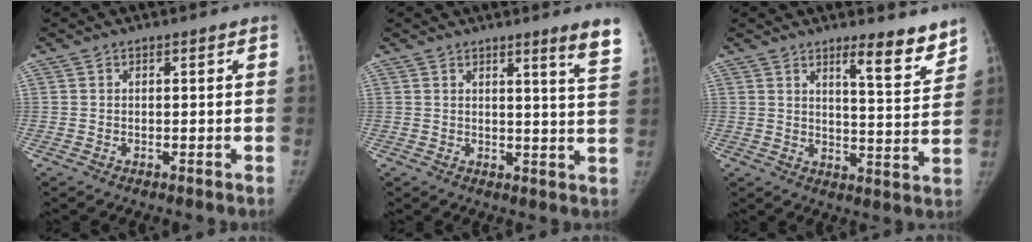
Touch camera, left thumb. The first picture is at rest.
{"total": 6.4, "force": [4.6, -0.6, 4.5], "torque": [-0.053, -0.036, 0.048]}
{"total": 8.8, "force": [6.5, 1.6, 5.6], "torque": [-0.059, -0.053, 0.096]}